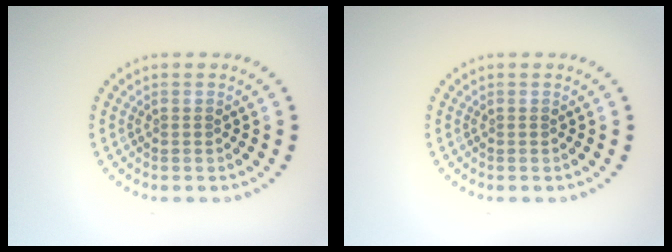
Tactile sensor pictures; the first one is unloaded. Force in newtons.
{"total": 0.0}